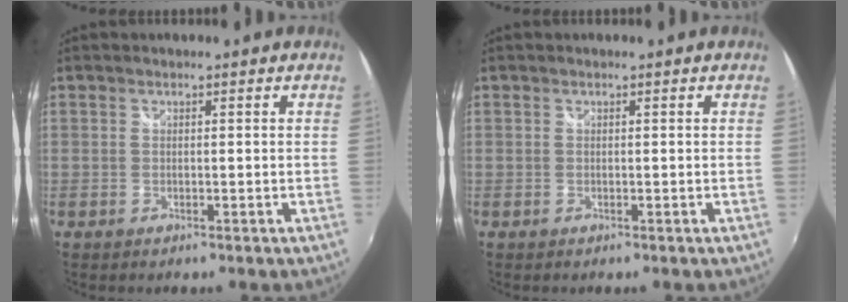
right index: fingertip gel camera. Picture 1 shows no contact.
{"total": 0.0}